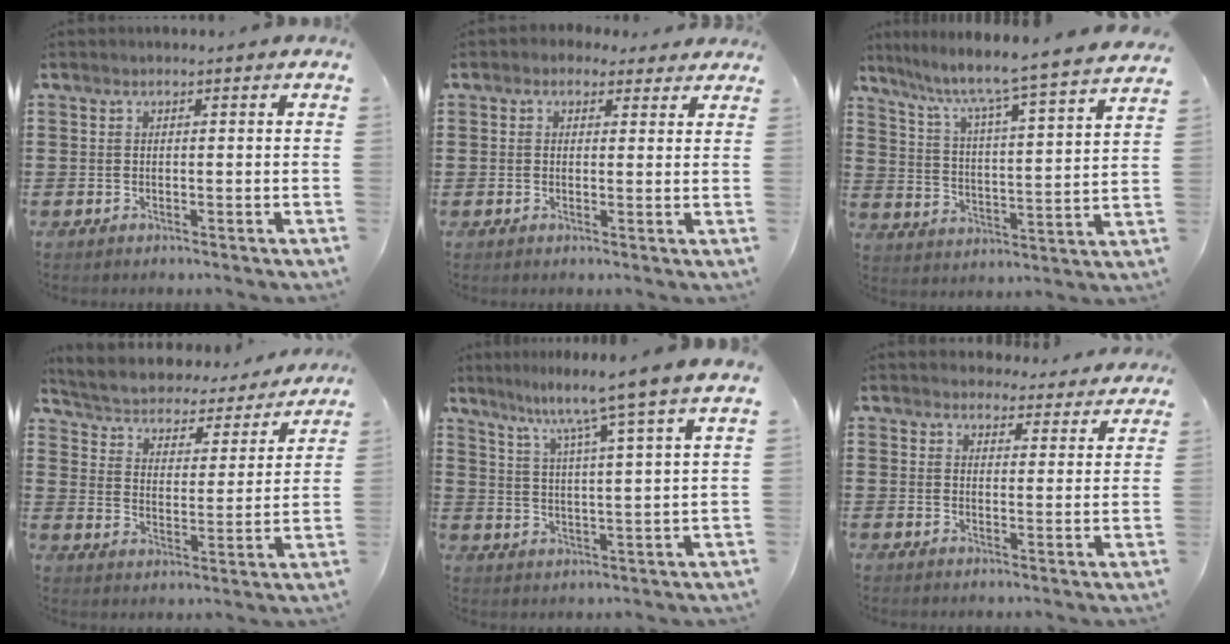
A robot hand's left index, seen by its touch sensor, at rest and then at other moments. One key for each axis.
{"total": 1.9, "fx": 1.3, "fy": 1.3, "fz": 0.5, "tx": -0.008, "ty": 0.005, "tz": 0.021}
{"total": 5.6, "fx": 4.8, "fy": -1.0, "fz": 2.7, "tx": -0.075, "ty": -0.054, "tz": 0.067}
{"total": 3.0, "fx": 2.9, "fy": 0.9, "fz": 0.4, "tx": -0.031, "ty": -0.028, "tz": 0.038}
{"total": 7.6, "fx": 6.4, "fy": -1.9, "fz": 3.6, "tx": -0.086, "ty": -0.048, "tz": 0.097}
{"total": 4.1, "fx": 4.1, "fy": 0.5, "fz": 0.1, "tx": -0.011, "ty": -0.022, "tz": 0.073}